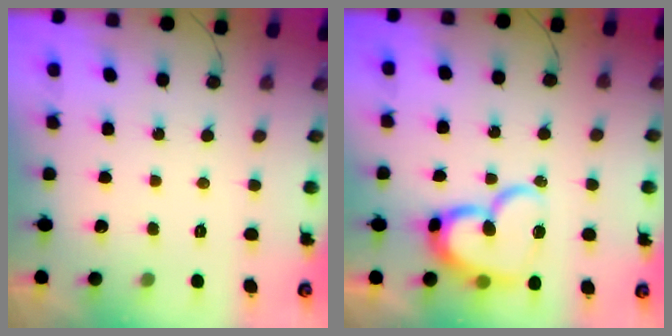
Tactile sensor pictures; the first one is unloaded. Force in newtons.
{"total": 16.9, "press": 16.9, "slide": 1.7}